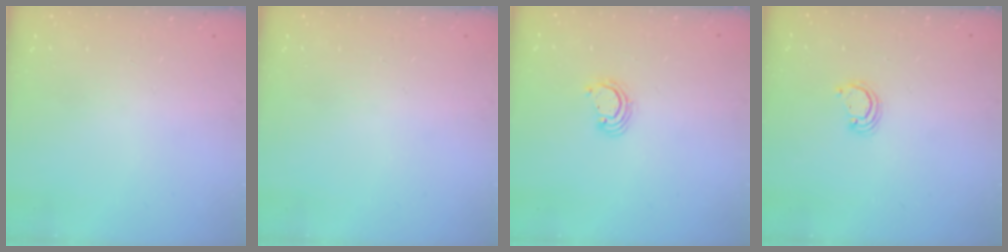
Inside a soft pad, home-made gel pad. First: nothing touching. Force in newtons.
{"total": 0.0}
{"total": 2.8, "press": 2.8, "slide": 0.2}
{"total": 2.0, "press": 2.0, "slide": 0.2}